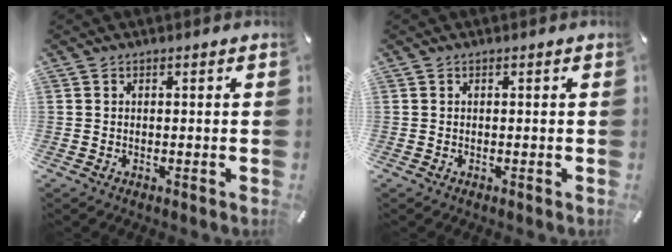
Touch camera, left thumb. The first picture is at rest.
{"total": 0.0}